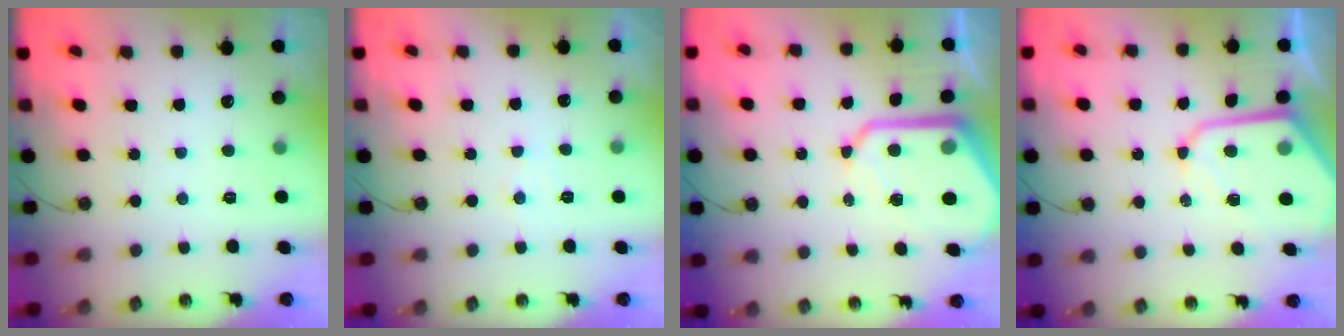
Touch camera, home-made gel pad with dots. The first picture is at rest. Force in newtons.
{"total": 4.7, "press": 4.6, "slide": 0.8}
{"total": 15.0, "press": 14.9, "slide": 1.4}
{"total": 11.0, "press": 11.0, "slide": 1.0}